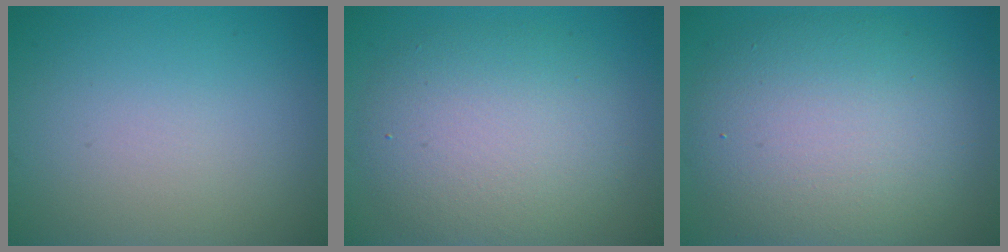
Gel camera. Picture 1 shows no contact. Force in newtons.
{"total": 6.5, "press": 6.5, "slide": 0.4}
{"total": 9.2, "press": 9.2, "slide": 0.7}